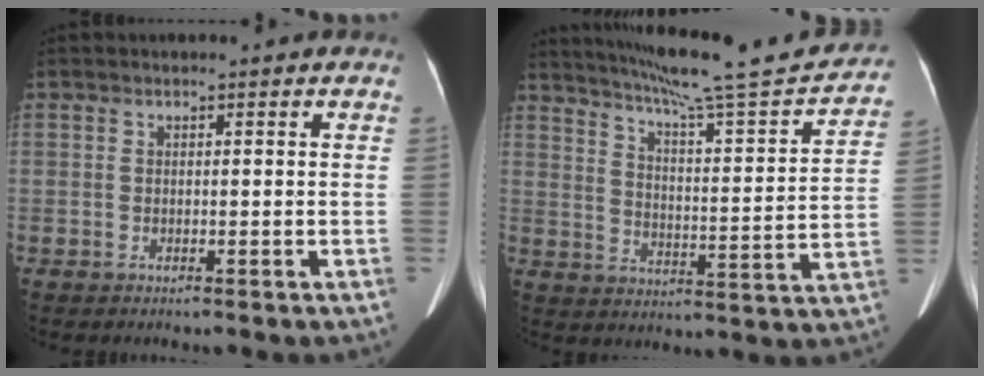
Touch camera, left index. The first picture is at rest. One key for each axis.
{"total": 21.7, "fx": 19.7, "fy": 1.0, "fz": 9.1, "tx": -0.142, "ty": -0.029, "tz": 0.263}